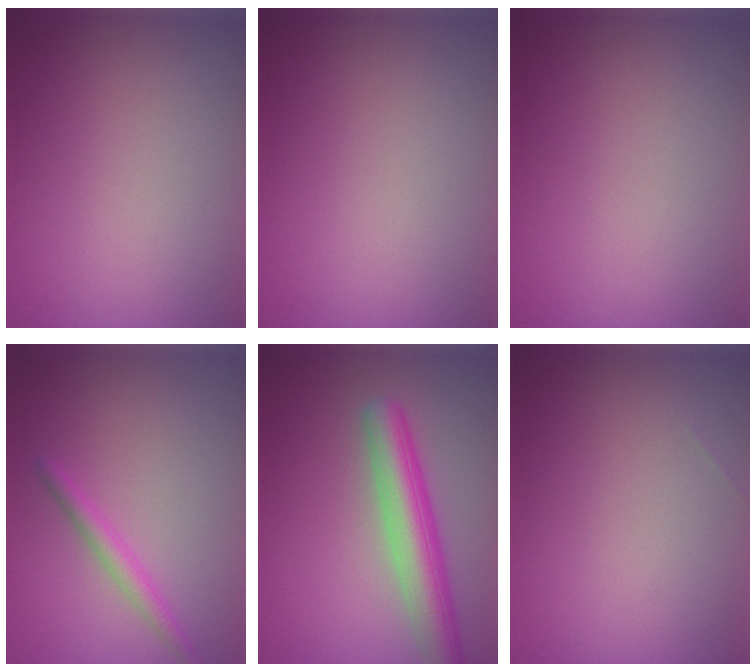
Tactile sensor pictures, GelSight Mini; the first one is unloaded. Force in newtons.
{"total": 0.0}
{"total": 0.0}
{"total": 1.9, "press": 1.9, "slide": 0.2}
{"total": 6.1, "press": 6.1, "slide": 0.3}
{"total": 0.0}